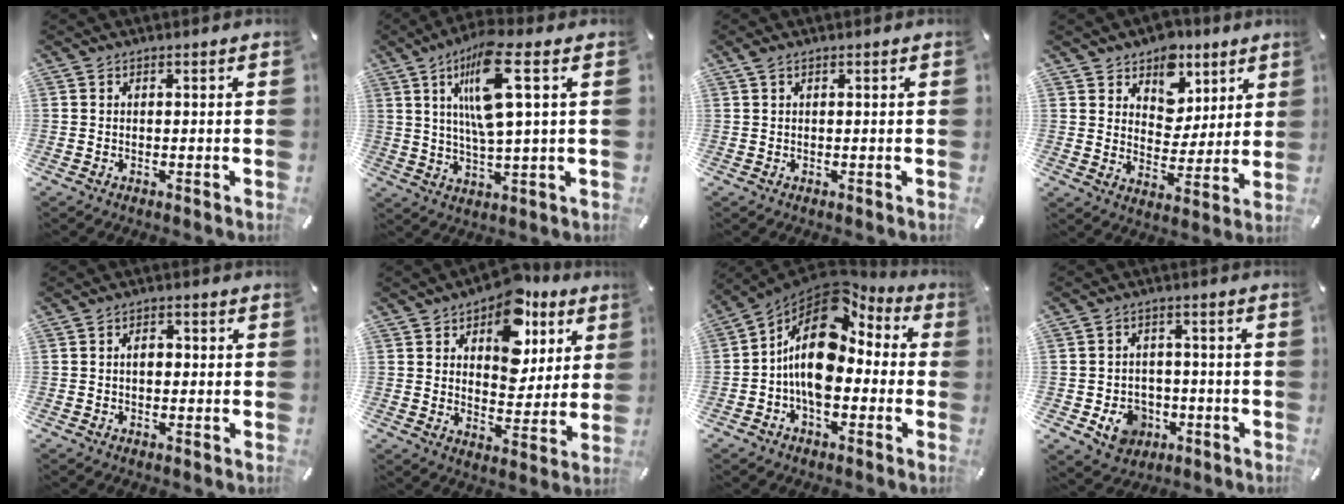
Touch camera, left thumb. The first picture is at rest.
{"total": 13.4, "force": [4.8, 2.5, 12.3], "torque": [-0.243, -0.010, 0.073]}
{"total": 1.0, "force": [0.5, 0.4, 0.8], "torque": [-0.018, 0.002, 0.008]}
{"total": 9.6, "force": [6.0, 7.4, 0.9], "torque": [-0.012, -0.061, 0.109]}
{"total": 3.3, "force": [0.1, 2.2, 2.5], "torque": [-0.034, 0.000, -0.004]}
{"total": 13.9, "force": [7.4, 9.0, 7.4], "torque": [-0.099, -0.048, 0.128]}
{"total": 15.6, "force": [1.3, 9.9, 11.9], "torque": [-0.229, -0.011, 0.019]}
{"total": 8.2, "force": [-2.6, 7.1, 3.1], "torque": [-0.059, 0.017, -0.042]}